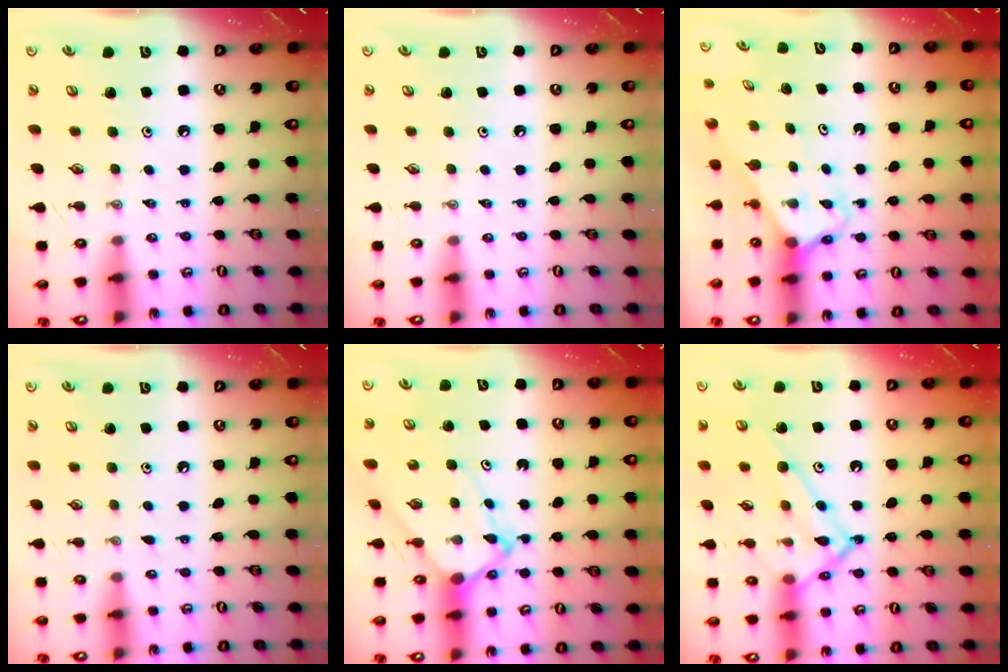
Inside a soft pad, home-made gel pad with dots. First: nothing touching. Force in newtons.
{"total": 0.0}
{"total": 2.7, "press": 2.7, "slide": 0.1}
{"total": 3.7, "press": 3.7, "slide": 0.5}
{"total": 5.6, "press": 5.6, "slide": 0.6}
{"total": 16.5, "press": 16.5, "slide": 1.3}